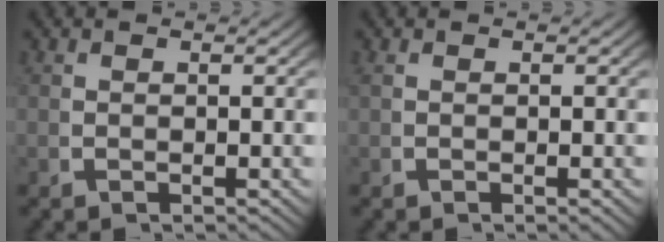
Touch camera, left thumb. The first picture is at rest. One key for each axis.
{"total": 0.5, "fx": -0.1, "fy": -0.1, "fz": 0.5, "tx": -0.009, "ty": 0.000, "tz": 0.000}